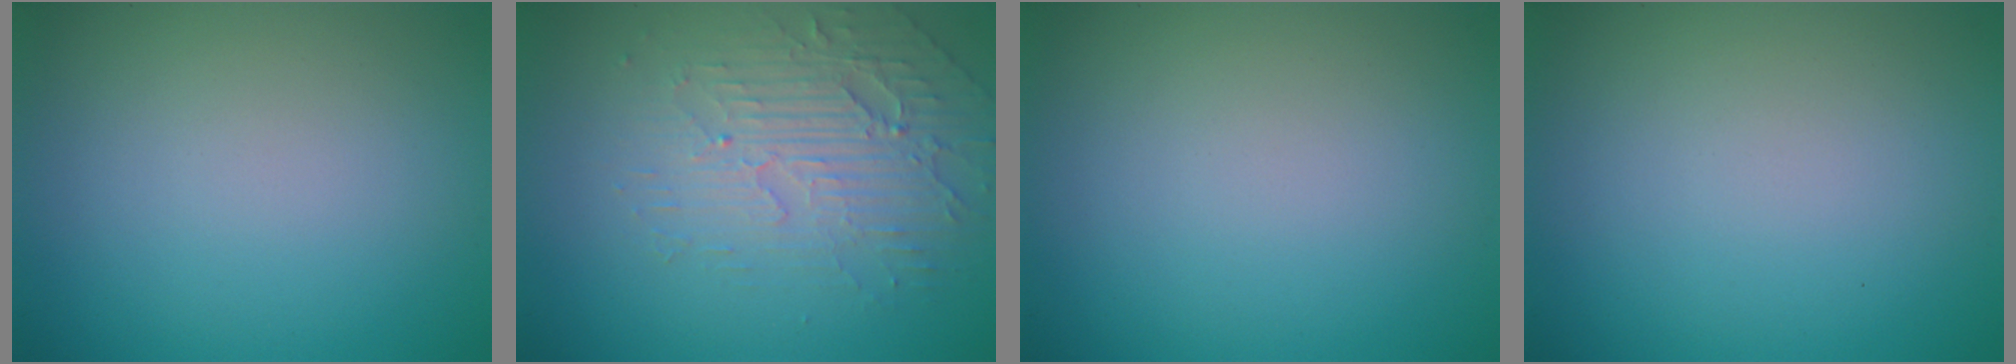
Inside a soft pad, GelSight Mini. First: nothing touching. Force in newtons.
{"total": 3.9, "press": 3.4, "slide": 1.8}
{"total": 0.0}
{"total": 0.0}